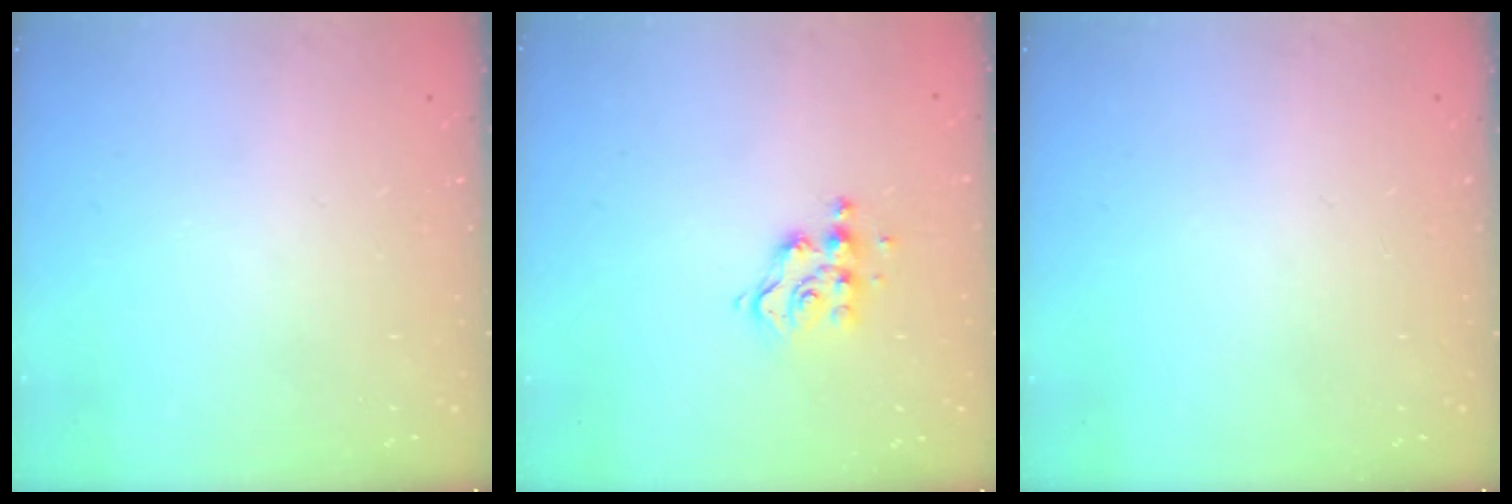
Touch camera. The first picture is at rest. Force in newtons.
{"total": 8.5, "press": 8.4, "slide": 0.6}
{"total": 0.0}